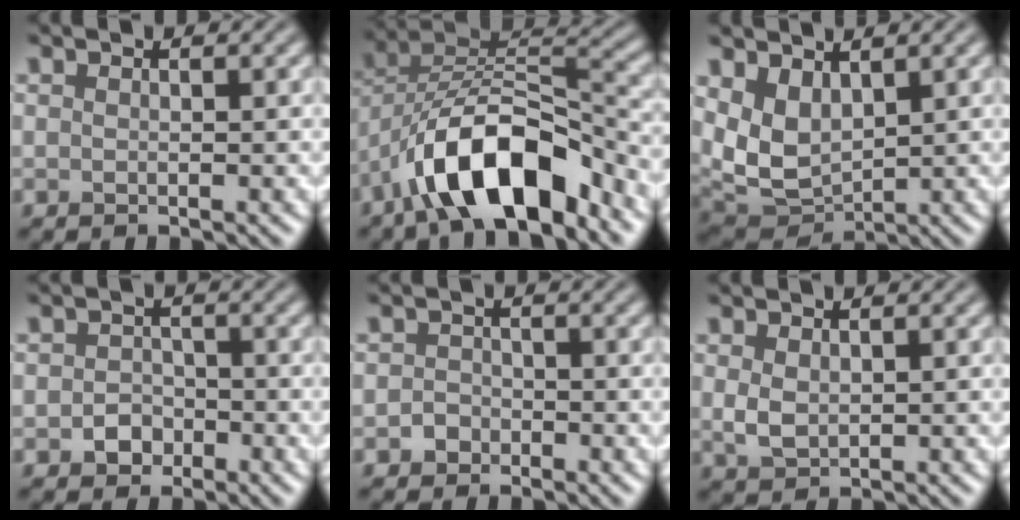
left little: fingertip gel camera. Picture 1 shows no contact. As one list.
[{"total": 10.7, "force": [-6.5, 4.1, 7.5], "torque": [-0.121, 0.015, -0.121]}, {"total": 5.1, "force": [1.6, 3.3, 3.5], "torque": [-0.084, -0.015, 0.038]}, {"total": 2.1, "force": [-0.9, 1.7, 0.8], "torque": [-0.007, 0.000, -0.020]}, {"total": 1.4, "force": [-0.8, 1.2, 0.3], "torque": [0.004, 0.003, -0.016]}, {"total": 1.9, "force": [0.4, 1.3, 1.3], "torque": [-0.031, -0.002, 0.012]}]